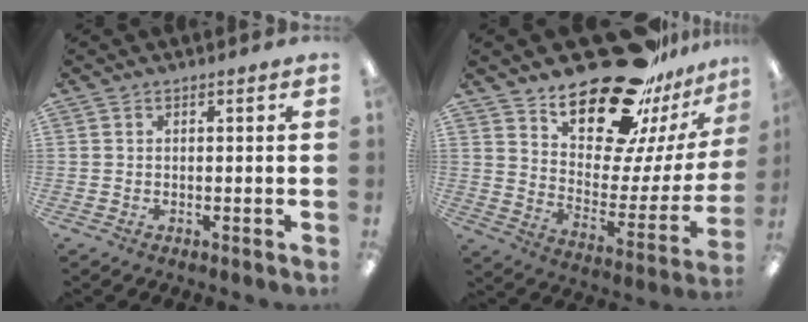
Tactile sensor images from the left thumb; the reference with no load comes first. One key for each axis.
{"total": 25.1, "fx": 18.7, "fy": 10.5, "fz": 12.9, "tx": -0.184, "ty": -0.129, "tz": 0.319}